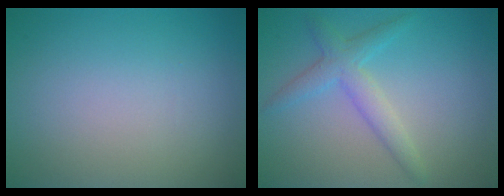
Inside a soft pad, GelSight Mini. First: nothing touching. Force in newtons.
{"total": 2.9, "press": 2.9, "slide": 0.1}